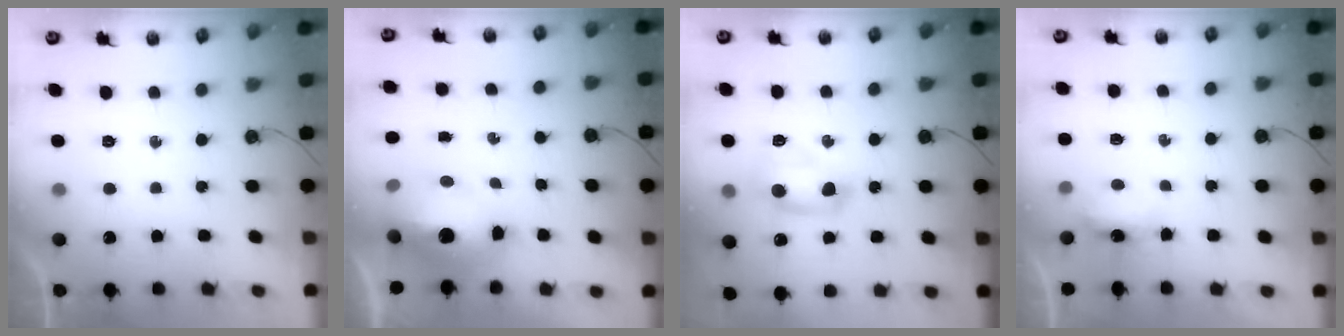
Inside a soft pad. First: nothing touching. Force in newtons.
{"total": 12.5, "press": 12.4, "slide": 1.1}
{"total": 12.7, "press": 11.0, "slide": 6.4}
{"total": 3.7, "press": 3.7, "slide": 0.4}